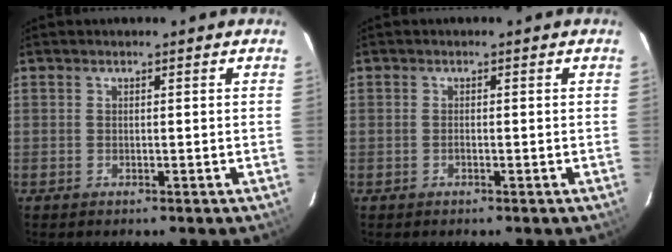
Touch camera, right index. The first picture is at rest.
{"total": 0.5, "force": [-0.3, 0.3, 0.3], "torque": [-0.006, 0.001, -0.007]}